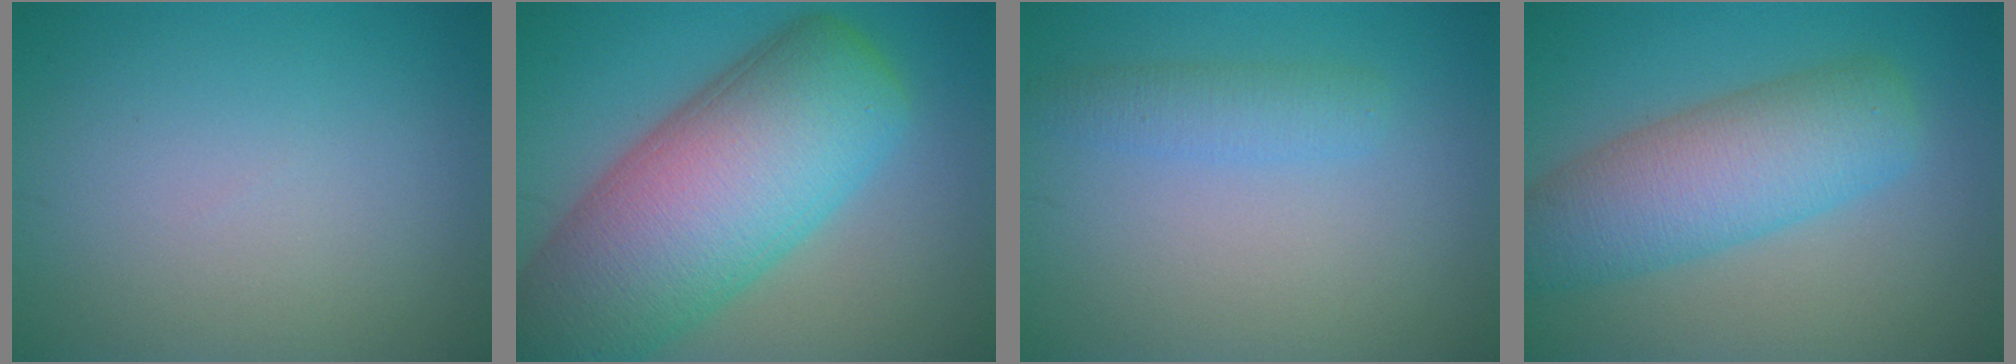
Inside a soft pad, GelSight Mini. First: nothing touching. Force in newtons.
{"total": 15.0, "press": 14.9, "slide": 0.6}
{"total": 2.2, "press": 2.2, "slide": 0.1}
{"total": 7.3, "press": 7.3, "slide": 0.3}